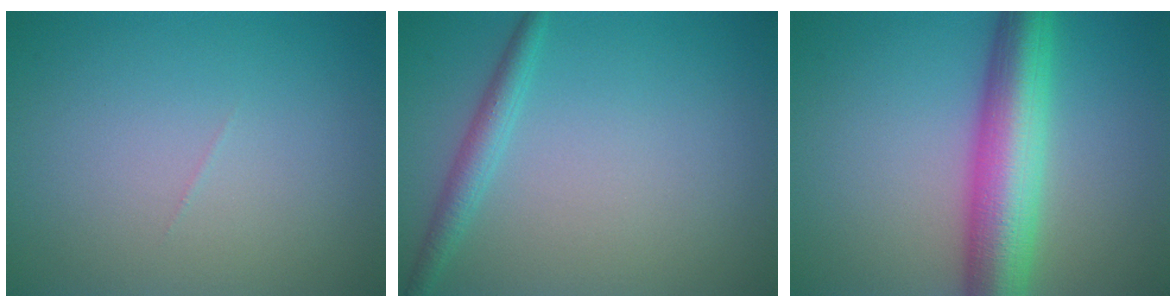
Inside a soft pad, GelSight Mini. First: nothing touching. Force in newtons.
{"total": 2.0, "press": 2.0, "slide": 0.0}
{"total": 8.3, "press": 8.2, "slide": 0.4}